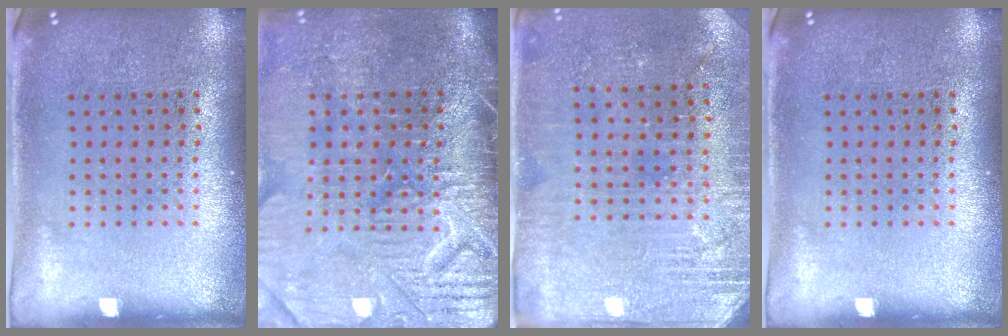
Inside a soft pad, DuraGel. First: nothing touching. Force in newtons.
{"total": 4.6, "press": 4.0, "slide": 2.2}
{"total": 2.8, "press": 2.7, "slide": 0.6}
{"total": 0.0}